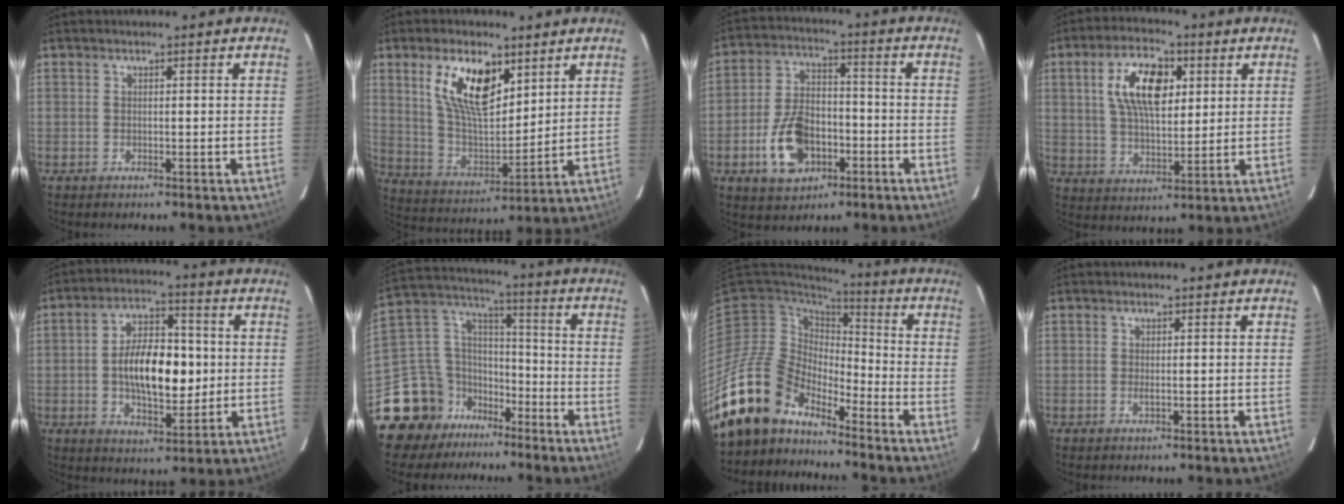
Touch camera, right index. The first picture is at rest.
{"total": 14.6, "force": [7.3, 6.5, 10.8], "torque": [-0.201, 0.006, 0.149]}
{"total": 12.5, "force": [-5.0, 7.8, 8.3], "torque": [-0.172, 0.015, -0.073]}
{"total": 12.5, "force": [4.0, 6.1, 10.1], "torque": [-0.186, 0.019, 0.075]}
{"total": 14.0, "force": [-0.3, 6.9, 12.1], "torque": [-0.210, 0.014, 0.001]}
{"total": 16.6, "force": [-12.2, 10.3, 4.5], "torque": [-0.122, 0.053, -0.205]}
{"total": 16.2, "force": [-13.8, 7.4, 4.3], "torque": [-0.105, 0.007, -0.255]}
{"total": 0.8, "force": [0.0, -0.1, 0.8], "torque": [-0.016, 0.000, 0.001]}